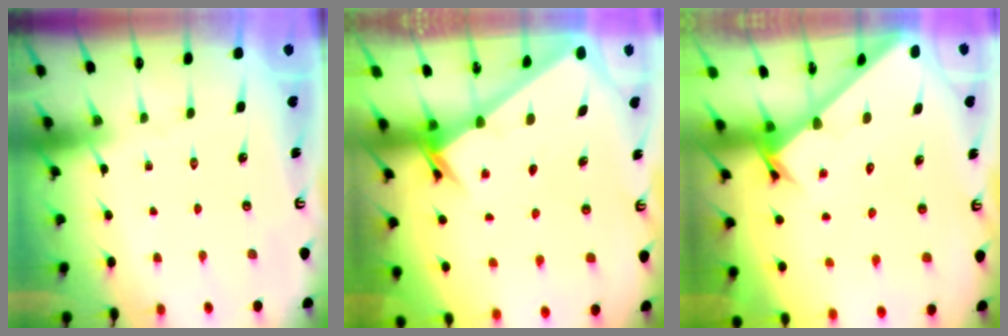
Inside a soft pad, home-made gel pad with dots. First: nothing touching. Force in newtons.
{"total": 2.1, "press": 2.1, "slide": 0.3}
{"total": 2.4, "press": 2.4, "slide": 0.1}